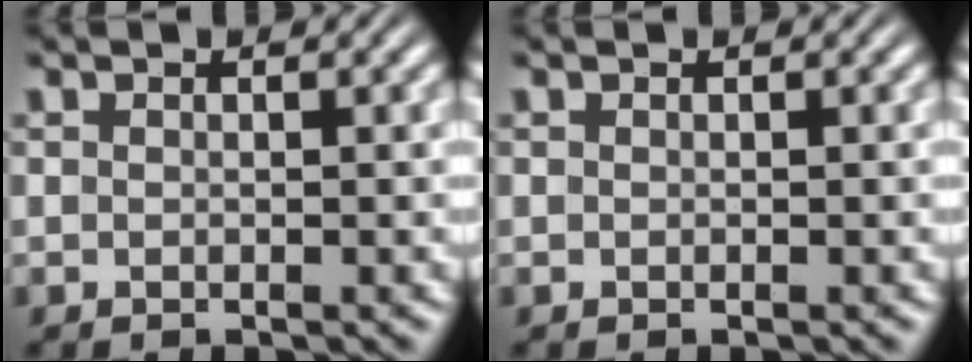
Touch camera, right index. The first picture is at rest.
{"total": 0.0}